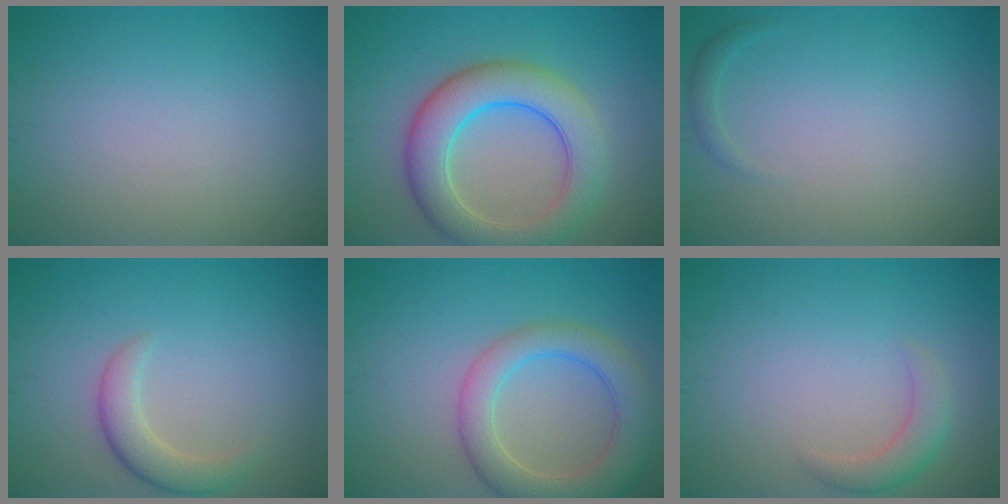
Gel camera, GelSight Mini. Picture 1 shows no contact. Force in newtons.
{"total": 7.4, "press": 7.4, "slide": 0.3}
{"total": 0.8, "press": 0.8, "slide": 0.1}
{"total": 2.9, "press": 2.9, "slide": 0.2}
{"total": 6.1, "press": 6.1, "slide": 0.4}
{"total": 2.4, "press": 2.4, "slide": 0.2}